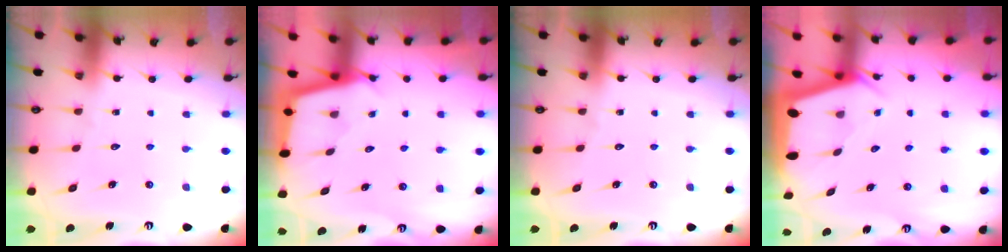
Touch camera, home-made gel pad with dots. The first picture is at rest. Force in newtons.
{"total": 2.2, "press": 2.2, "slide": 0.2}
{"total": 0.0}
{"total": 2.0, "press": 2.0, "slide": 0.5}